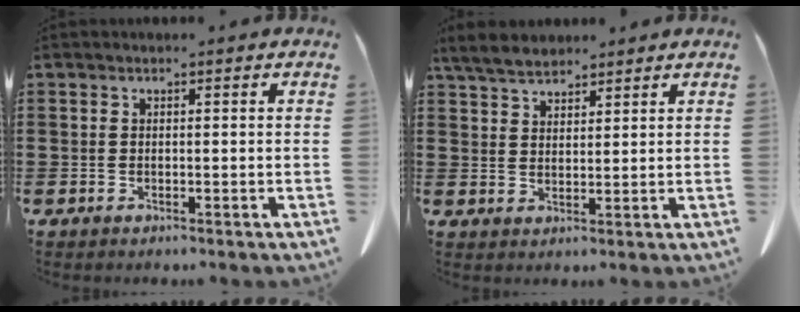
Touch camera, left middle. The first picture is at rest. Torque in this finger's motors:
{"motor_torque": [0.07, 0.08, 0.08, 0.04]}